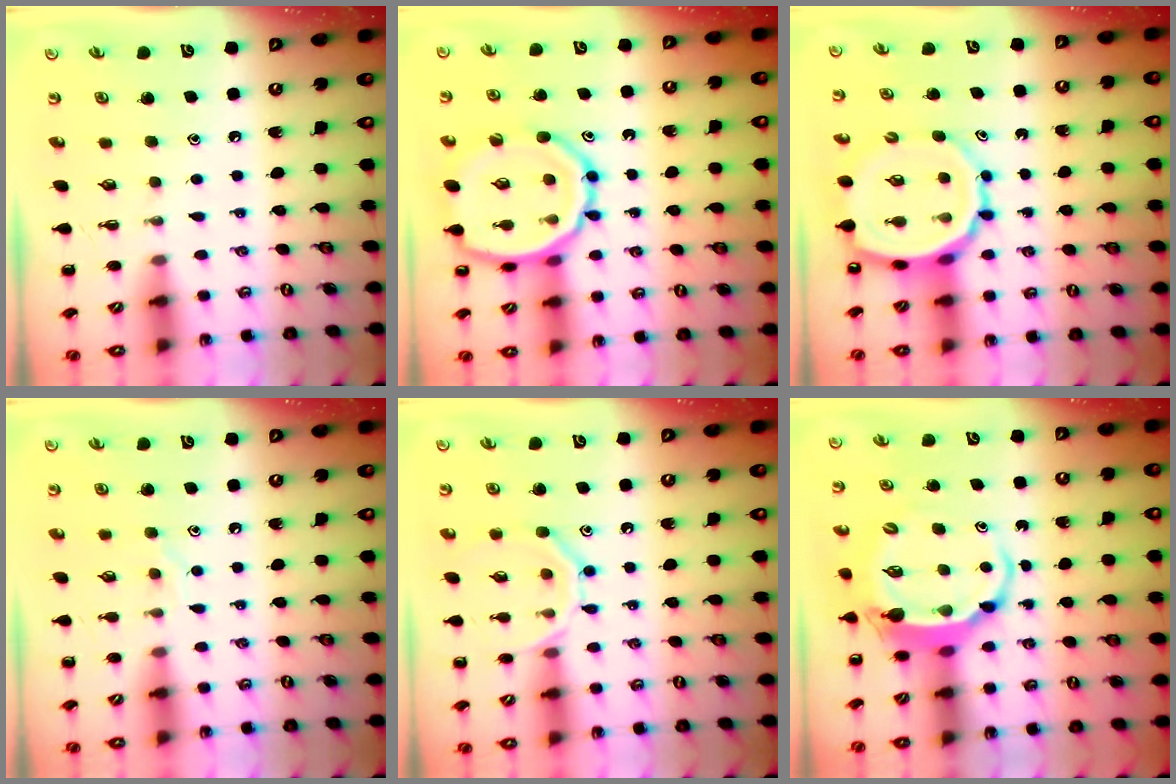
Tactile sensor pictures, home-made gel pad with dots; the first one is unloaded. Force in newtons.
{"total": 14.6, "press": 14.5, "slide": 1.8}
{"total": 11.6, "press": 11.0, "slide": 3.8}
{"total": 5.8, "press": 5.7, "slide": 0.9}
{"total": 11.4, "press": 11.3, "slide": 1.3}
{"total": 6.1, "press": 6.0, "slide": 0.9}